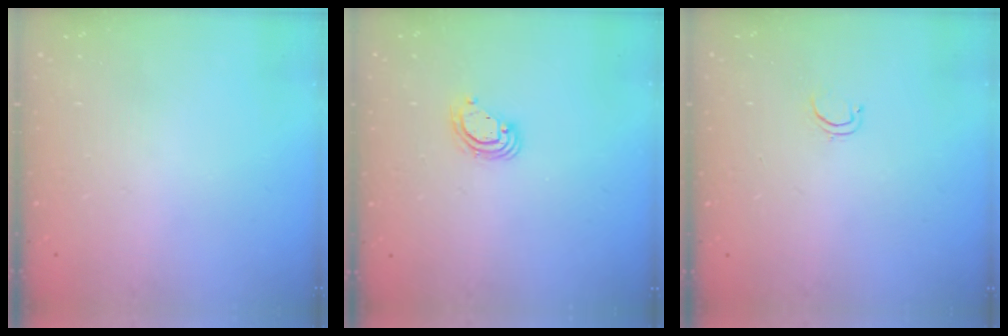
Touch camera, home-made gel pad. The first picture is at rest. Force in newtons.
{"total": 5.2, "press": 5.2, "slide": 0.3}
{"total": 2.6, "press": 2.5, "slide": 0.4}